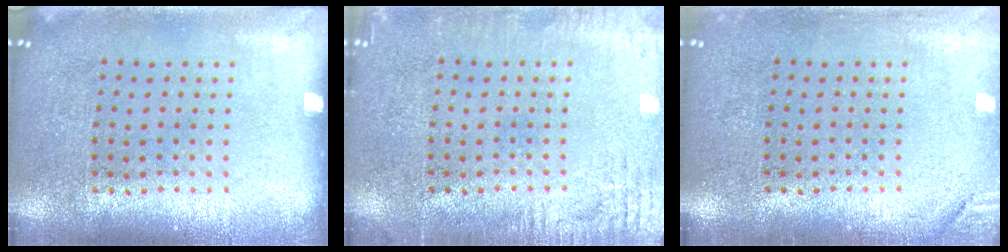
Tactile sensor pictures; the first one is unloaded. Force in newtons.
{"total": 2.7, "press": 2.7, "slide": 0.2}
{"total": 1.3, "press": 1.2, "slide": 0.3}